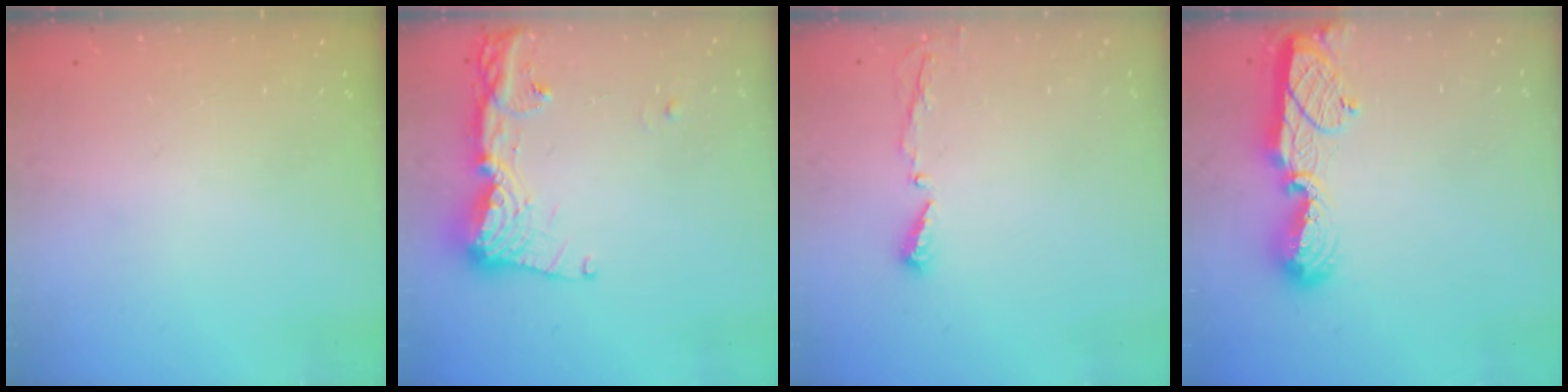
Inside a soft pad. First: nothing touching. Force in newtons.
{"total": 14.5, "press": 14.4, "slide": 1.7}
{"total": 3.6, "press": 3.6, "slide": 0.4}
{"total": 13.8, "press": 13.8, "slide": 1.5}